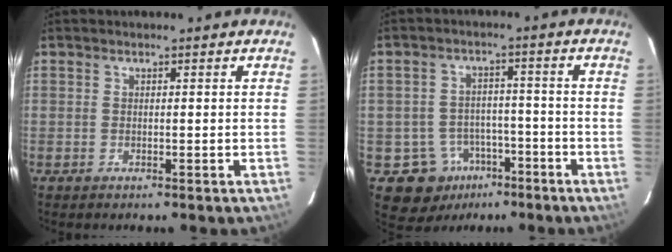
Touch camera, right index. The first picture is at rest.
{"total": 8.6, "force": [-4.0, 7.5, 1.2], "torque": [-0.020, 0.014, -0.048]}